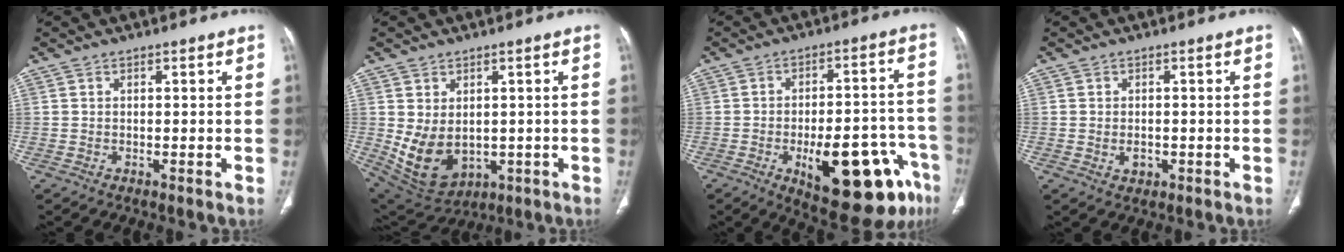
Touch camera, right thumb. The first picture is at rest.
{"total": 10.5, "force": [-0.5, 7.5, 7.3], "torque": [-0.118, -0.008, 0.025]}
{"total": 21.4, "force": [-9.5, 8.2, 17.3], "torque": [-0.176, 0.043, -0.114]}
{"total": 2.1, "force": [-0.4, 1.6, 1.3], "torque": [-0.016, 0.001, -0.002]}